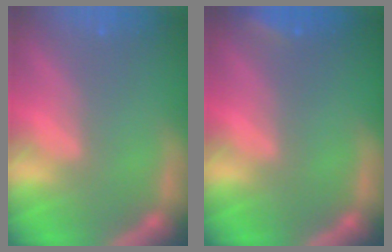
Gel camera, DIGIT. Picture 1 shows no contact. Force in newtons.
{"total": 1.9}